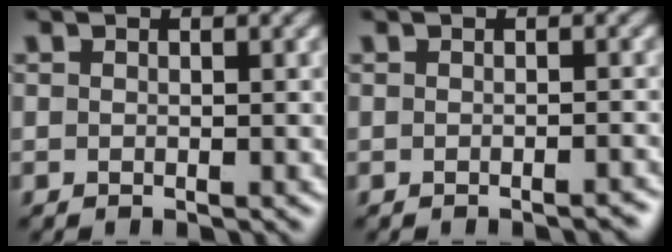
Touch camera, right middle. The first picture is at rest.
{"total": 1.7, "force": [-1.4, 0.3, 0.8], "torque": [-0.004, 0.004, -0.017]}